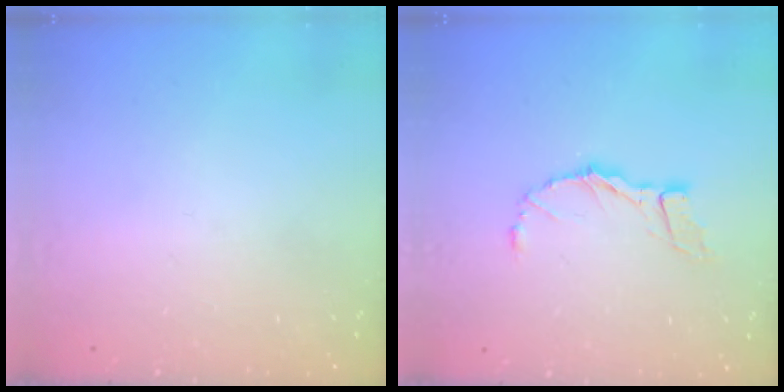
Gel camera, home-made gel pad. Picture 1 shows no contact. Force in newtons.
{"total": 7.3, "press": 7.3, "slide": 0.7}